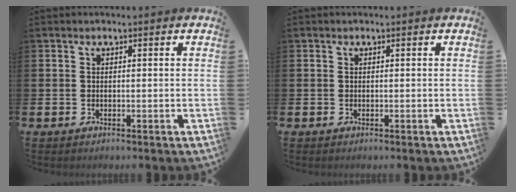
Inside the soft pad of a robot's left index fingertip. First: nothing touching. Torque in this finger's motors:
{"motor_torque": [-0.02, 0.02, 0.00, 0.01]}